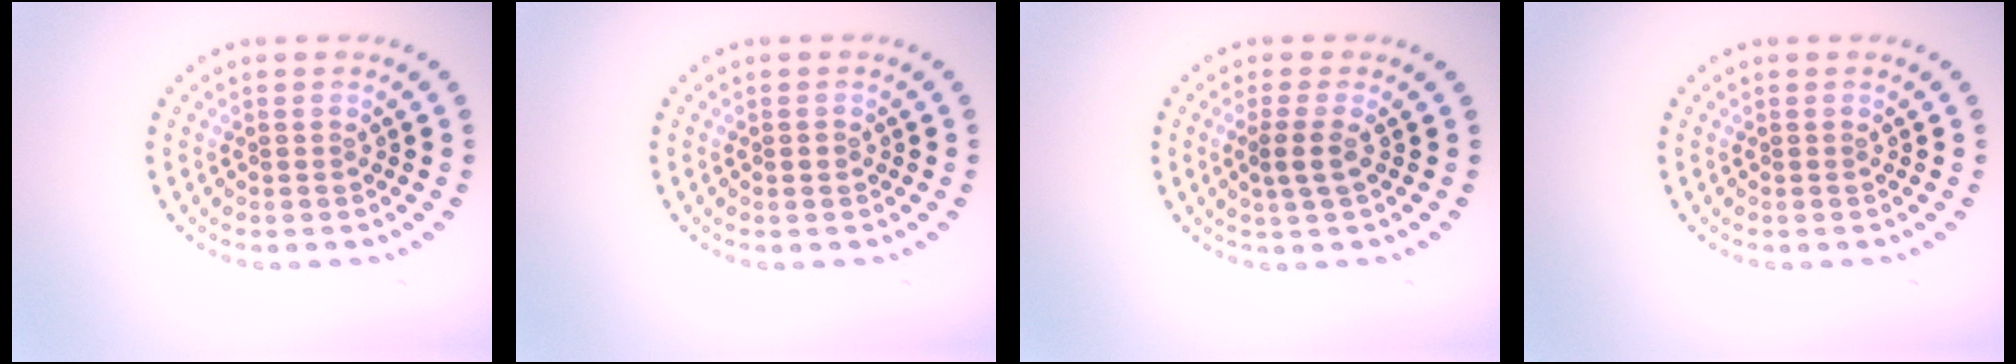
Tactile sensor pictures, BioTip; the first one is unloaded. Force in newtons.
{"total": 0.7, "press": 0.7, "slide": 0.1}
{"total": 1.8, "press": 1.5, "slide": 1.0}
{"total": 0.0}